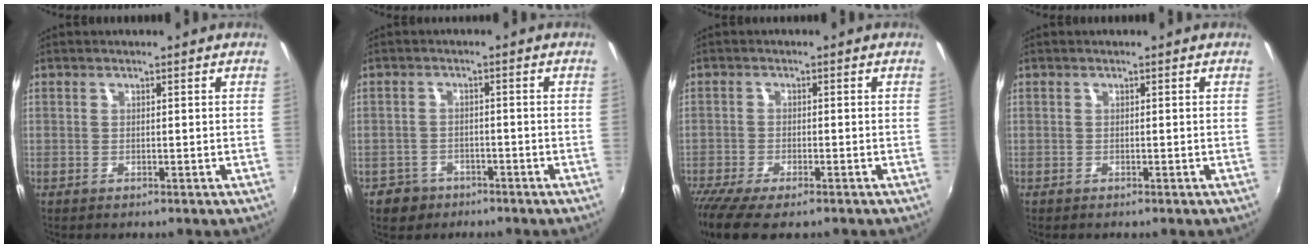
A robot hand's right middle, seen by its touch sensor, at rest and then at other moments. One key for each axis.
{"total": 4.7, "fx": -3.0, "fy": 3.5, "fz": 0.8, "tx": -0.036, "ty": 0.004, "tz": -0.047}
{"total": 9.0, "fx": -6.8, "fy": 2.5, "fz": 5.4, "tx": -0.134, "ty": -0.045, "tz": -0.123}
{"total": 0.0}